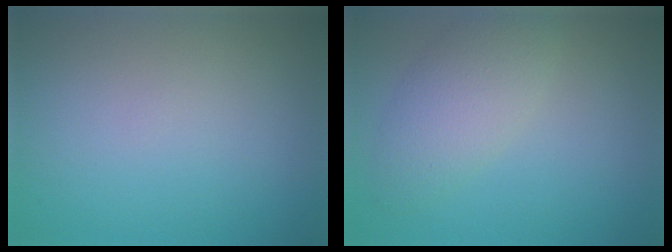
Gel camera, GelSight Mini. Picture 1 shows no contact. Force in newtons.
{"total": 3.9, "press": 3.9, "slide": 0.2}